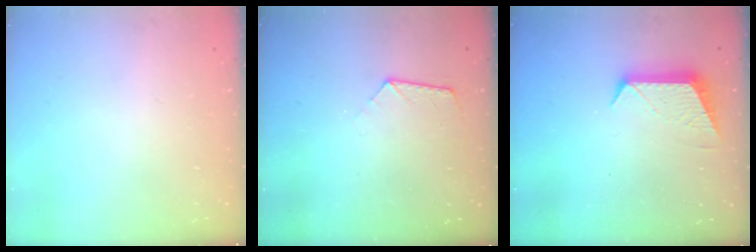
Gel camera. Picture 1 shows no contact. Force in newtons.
{"total": 7.3, "press": 7.3, "slide": 0.7}
{"total": 10.1, "press": 10.1, "slide": 0.5}